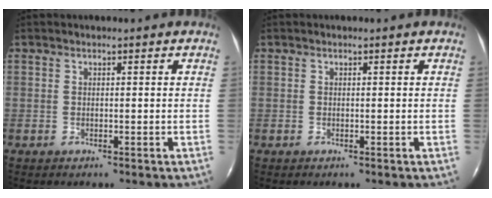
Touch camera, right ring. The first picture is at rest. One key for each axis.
{"total": 0.0}